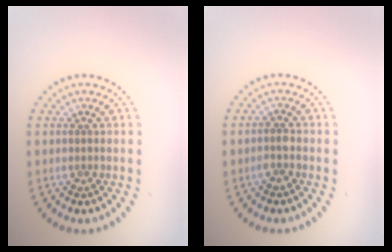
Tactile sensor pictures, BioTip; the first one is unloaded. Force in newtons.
{"total": 1.3, "press": 1.1, "slide": 0.6}